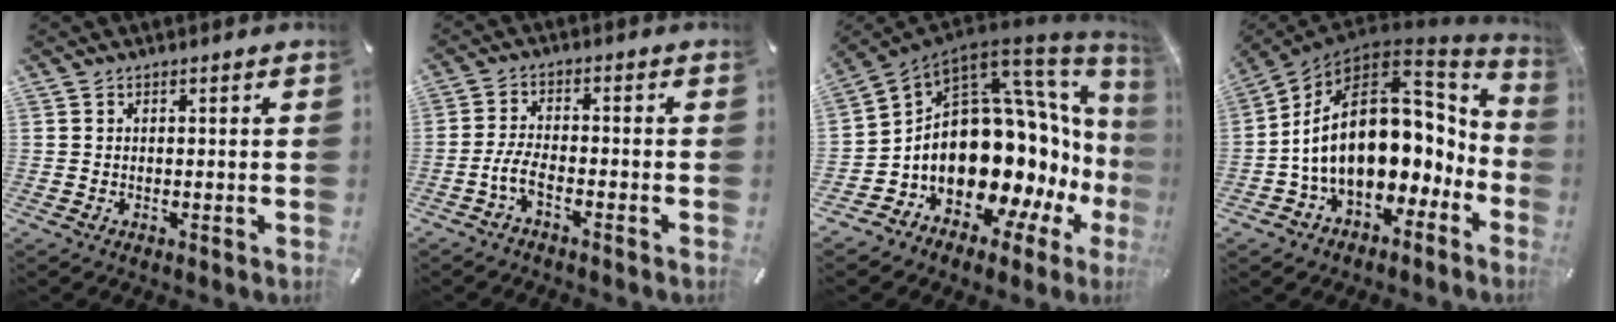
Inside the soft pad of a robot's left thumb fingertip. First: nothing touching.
{"total": 4.9, "force": [-2.8, 1.5, 3.8], "torque": [-0.083, 0.003, -0.053]}
{"total": 22.1, "force": [-0.5, 14.3, 16.8], "torque": [-0.240, -0.088, 0.036]}
{"total": 22.9, "force": [0.9, 15.2, 17.1], "torque": [-0.311, -0.028, 0.027]}